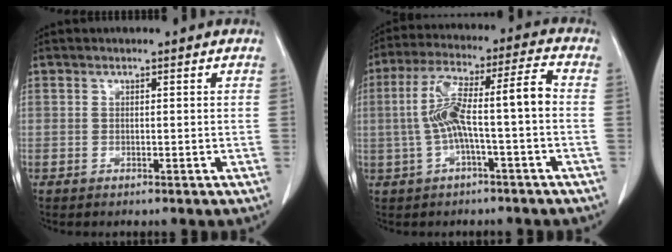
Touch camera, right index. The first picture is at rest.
{"total": 10.8, "force": [-1.1, 1.4, 10.6], "torque": [-0.208, 0.045, -0.017]}